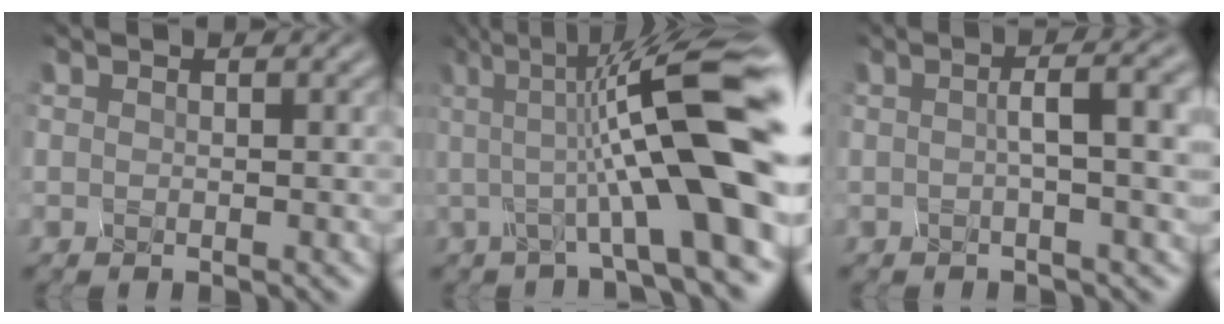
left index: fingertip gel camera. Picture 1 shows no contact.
{"total": 11.8, "force": [0.3, 2.2, 11.6], "torque": [-0.152, 0.018, -0.006]}
{"total": 6.0, "force": [1.0, 1.9, 5.6], "torque": [-0.050, 0.023, -0.003]}